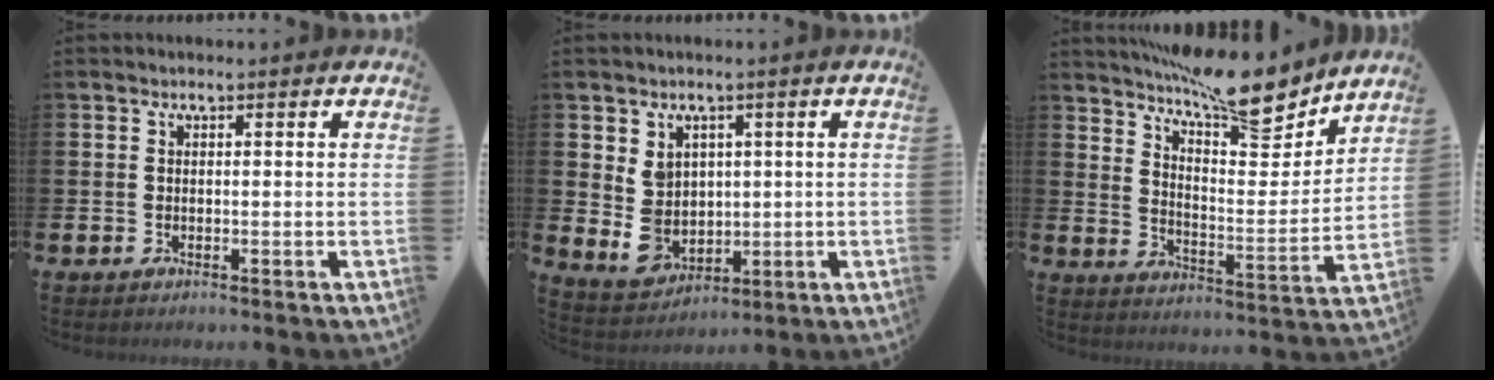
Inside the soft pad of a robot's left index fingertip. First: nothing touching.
{"total": 5.3, "force": [1.5, 4.7, 1.9], "torque": [-0.046, -0.001, 0.027]}
{"total": 12.9, "force": [11.4, 2.6, 5.4], "torque": [-0.100, -0.073, 0.200]}